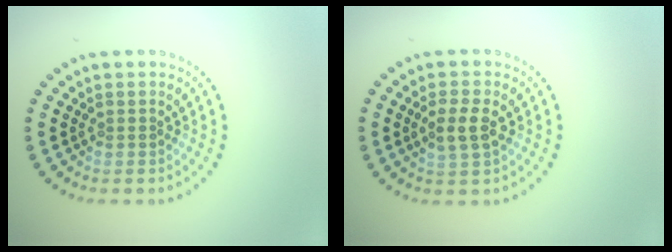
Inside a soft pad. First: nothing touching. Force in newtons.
{"total": 2.6, "press": 2.6, "slide": 0.4}